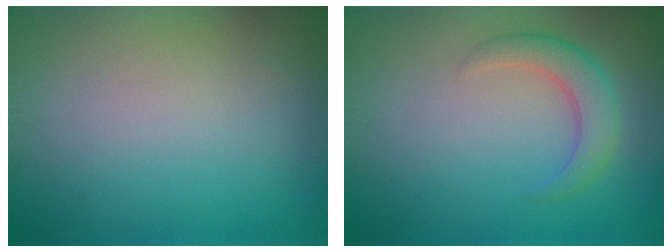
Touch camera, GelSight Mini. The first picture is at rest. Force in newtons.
{"total": 3.0, "press": 3.0, "slide": 0.1}